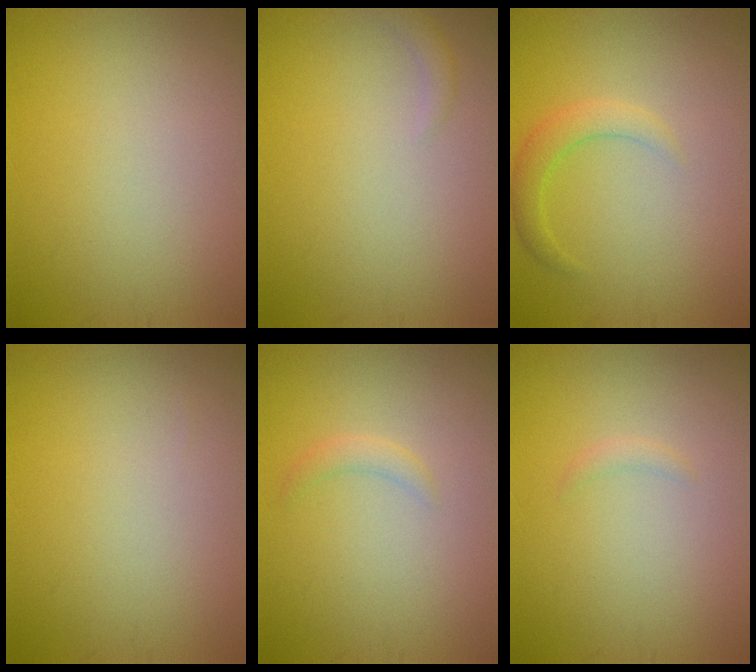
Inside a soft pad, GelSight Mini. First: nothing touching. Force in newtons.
{"total": 0.9, "press": 0.9, "slide": 0.1}
{"total": 2.2, "press": 2.1, "slide": 0.2}
{"total": 0.0}
{"total": 1.1, "press": 1.1, "slide": 0.1}
{"total": 0.6, "press": 0.6, "slide": 0.1}